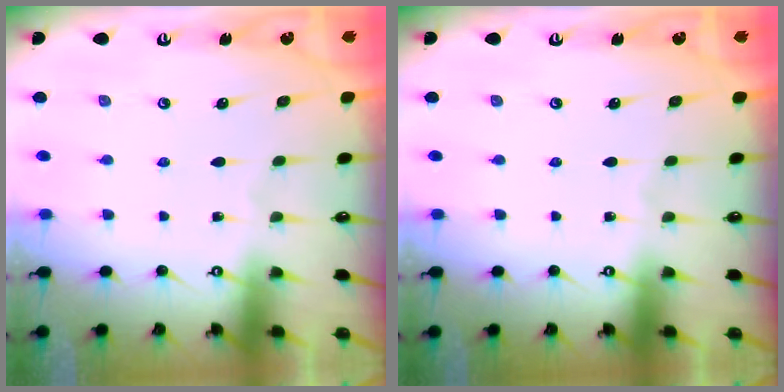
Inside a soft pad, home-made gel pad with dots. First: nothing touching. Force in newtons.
{"total": 0.0}